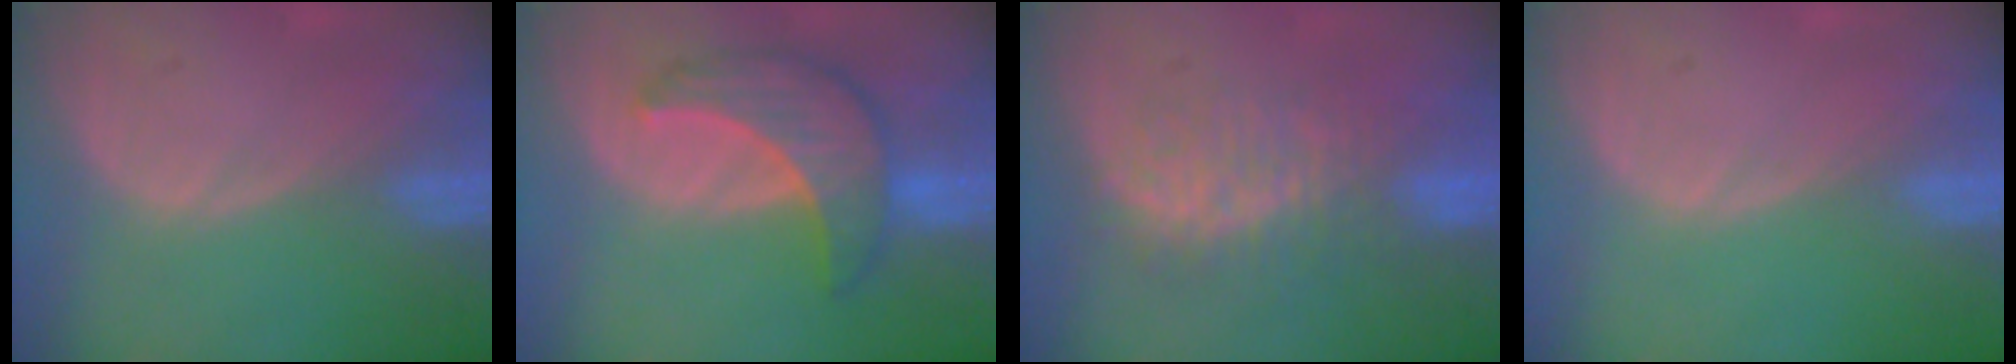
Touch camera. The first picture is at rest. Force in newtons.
{"total": 7.4, "press": 7.4, "slide": 0.2}
{"total": 7.5, "press": 7.3, "slide": 1.7}
{"total": 0.0}